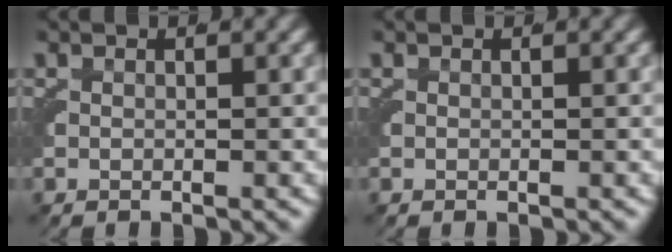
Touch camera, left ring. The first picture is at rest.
{"total": 0.0}